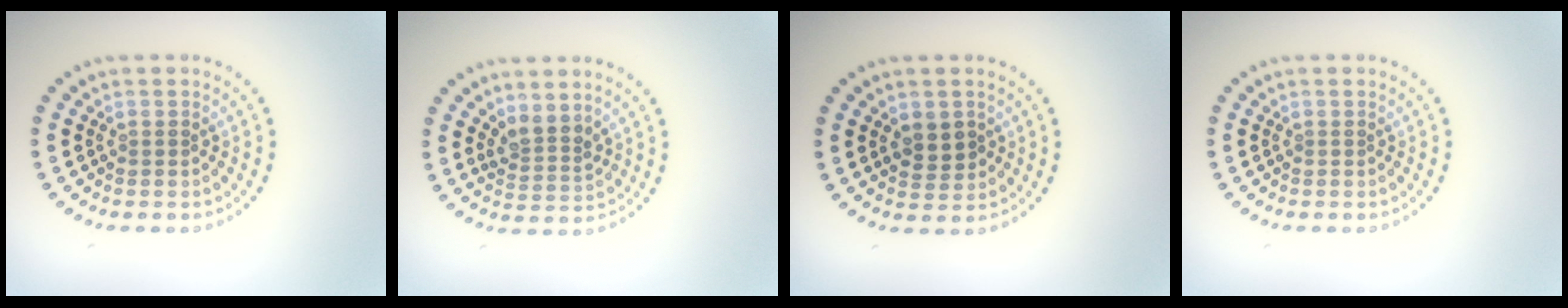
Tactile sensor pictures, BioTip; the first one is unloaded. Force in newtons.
{"total": 2.5, "press": 1.9, "slide": 1.6}
{"total": 2.4, "press": 2.3, "slide": 0.5}
{"total": 0.0}